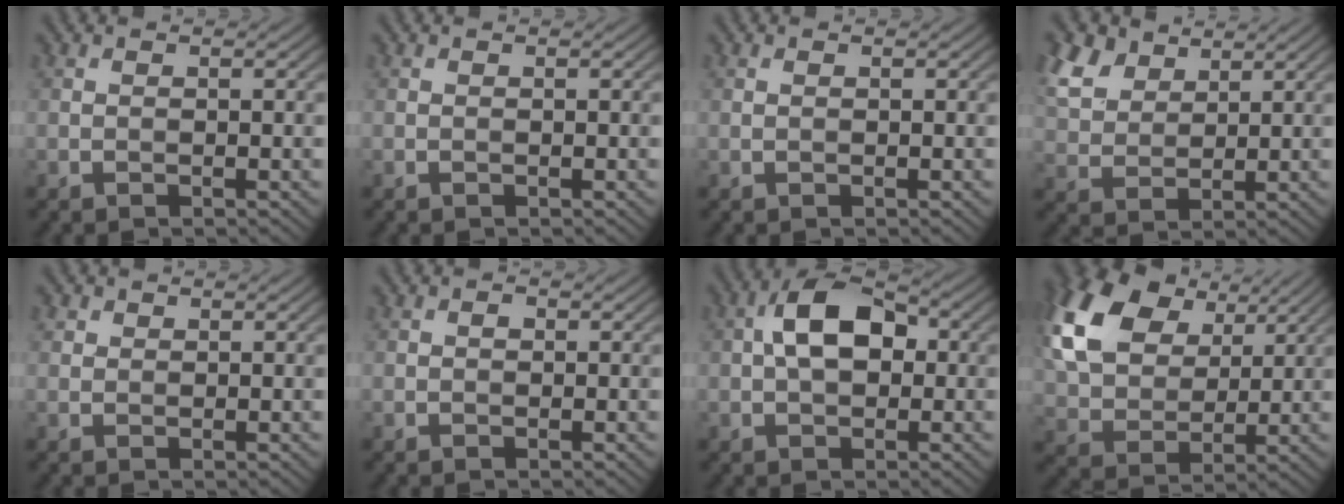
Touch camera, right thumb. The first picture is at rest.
{"total": 0.0}
{"total": 0.0}
{"total": 7.4, "force": [4.7, 4.2, 3.7], "torque": [-0.112, 0.013, 0.099]}
{"total": 1.3, "force": [0.7, 1.0, 0.3], "torque": [-0.005, 0.001, 0.011]}
{"total": 0.6, "force": [-0.1, 0.5, 0.4], "torque": [-0.006, -0.002, -0.004]}
{"total": 7.2, "force": [0.6, 4.4, 5.7], "torque": [-0.101, 0.015, 0.000]}
{"total": 19.7, "force": [9.2, 13.4, 11.2], "torque": [-0.290, 0.054, 0.194]}